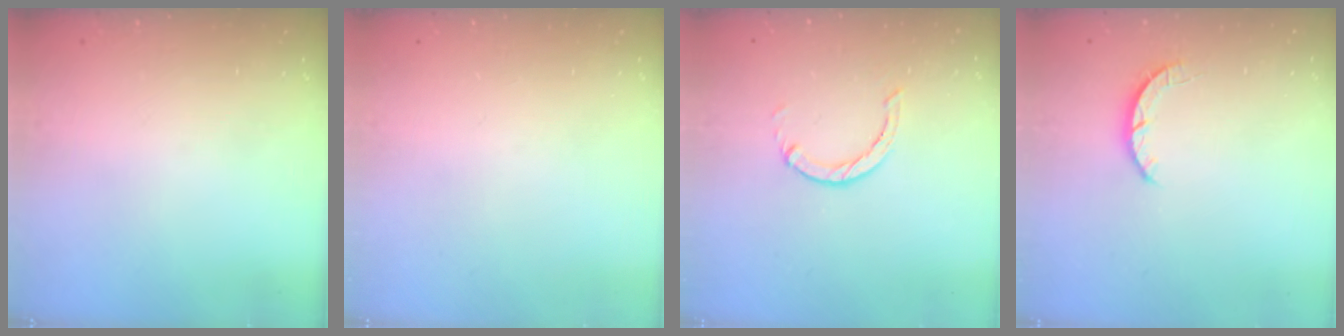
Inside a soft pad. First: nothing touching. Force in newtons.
{"total": 0.0}
{"total": 1.0, "press": 0.9, "slide": 0.3}
{"total": 2.5, "press": 2.4, "slide": 0.4}